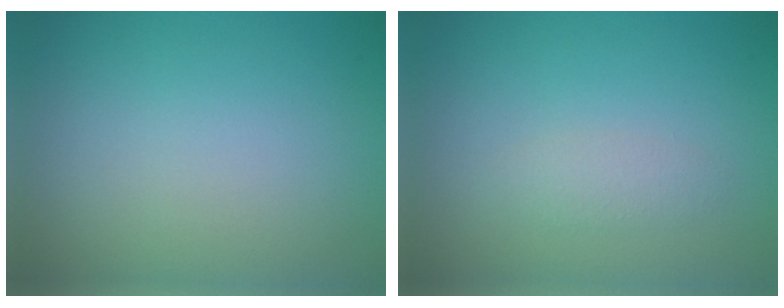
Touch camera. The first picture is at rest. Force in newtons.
{"total": 1.3, "press": 1.3, "slide": 0.1}